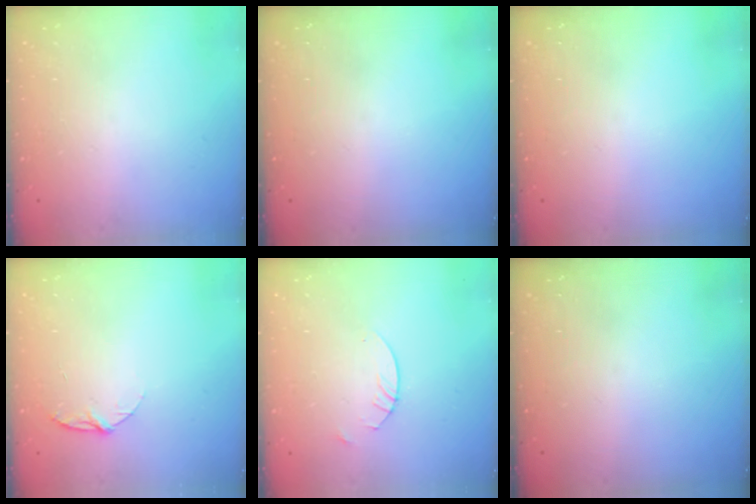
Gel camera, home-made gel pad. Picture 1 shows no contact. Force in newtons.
{"total": 0.0}
{"total": 0.0}
{"total": 5.2, "press": 5.2, "slide": 0.5}
{"total": 2.4, "press": 2.4, "slide": 0.1}
{"total": 0.0}